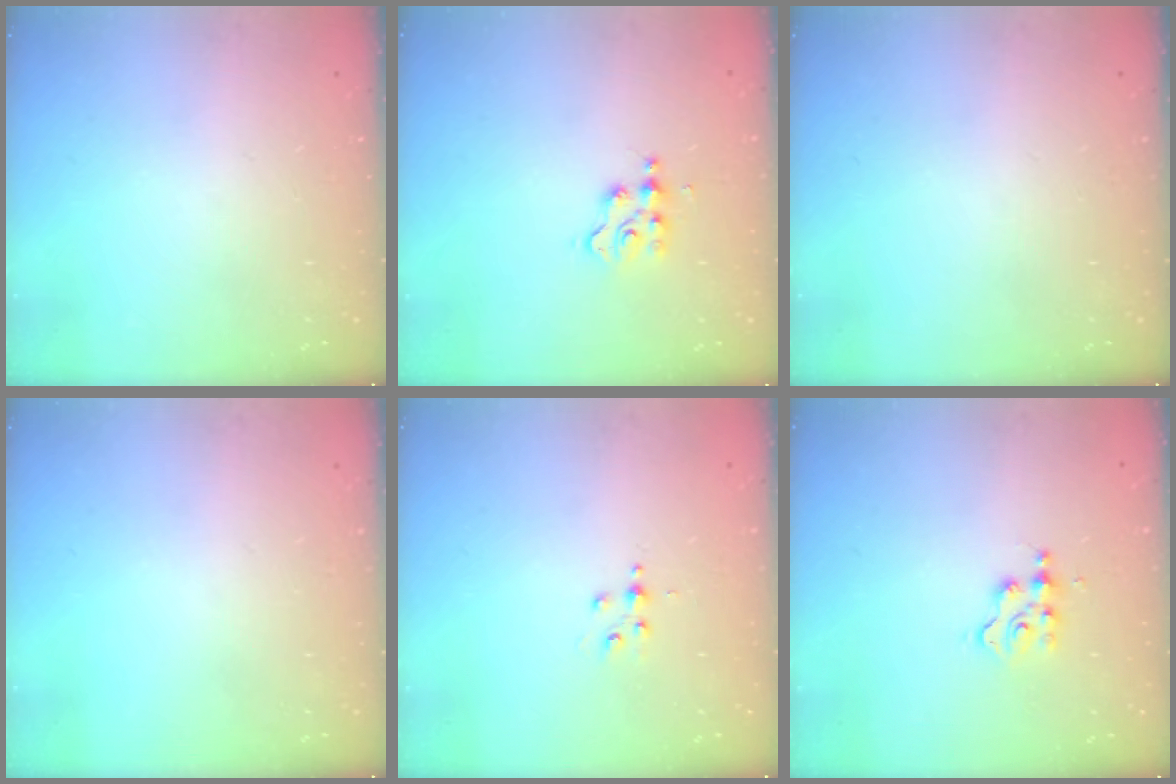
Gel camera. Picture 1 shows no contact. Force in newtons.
{"total": 2.7, "press": 2.6, "slide": 0.3}
{"total": 0.0}
{"total": 0.0}
{"total": 5.2, "press": 4.7, "slide": 2.2}
{"total": 2.9, "press": 2.8, "slide": 0.3}